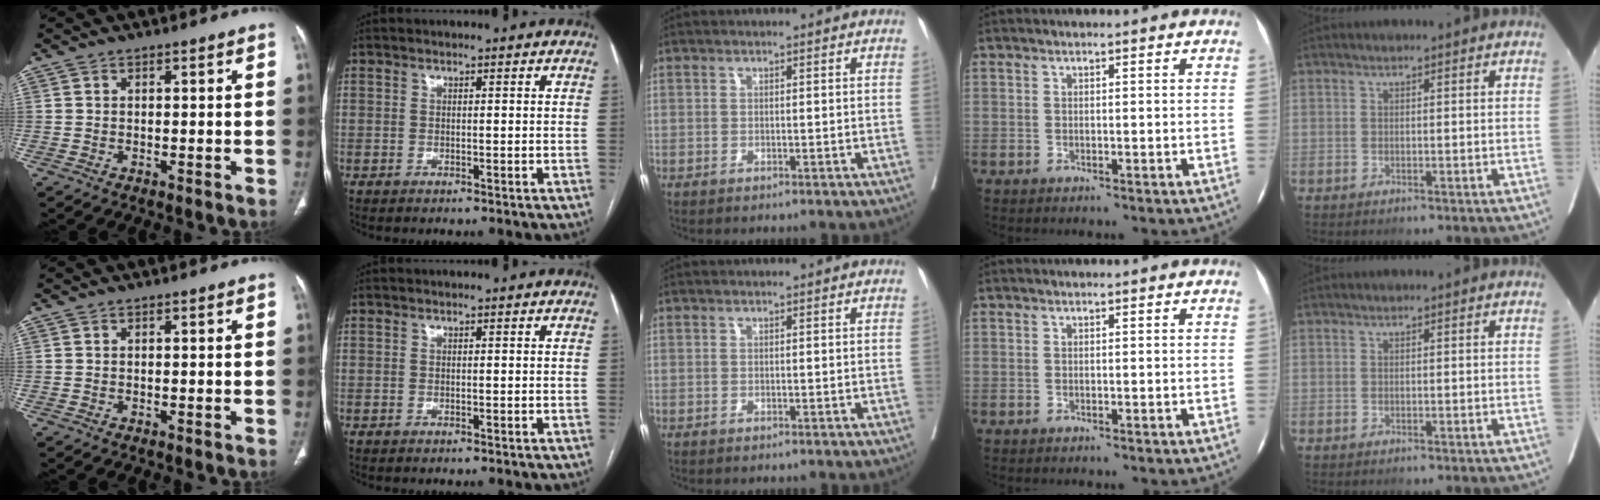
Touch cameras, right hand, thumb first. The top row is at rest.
{}